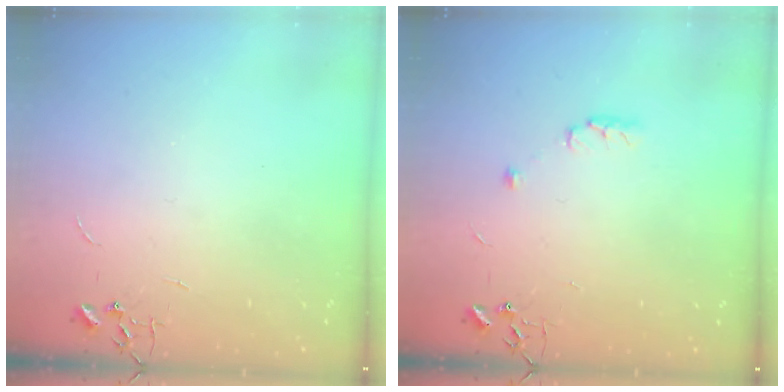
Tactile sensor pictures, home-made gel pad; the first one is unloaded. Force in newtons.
{"total": 5.3, "press": 5.2, "slide": 0.8}